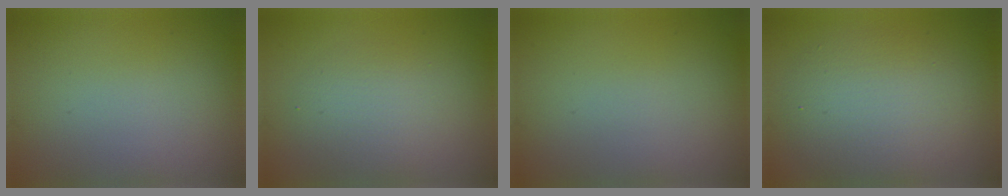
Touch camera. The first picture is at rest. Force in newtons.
{"total": 2.9, "press": 2.9, "slide": 0.2}
{"total": 0.0}
{"total": 5.7, "press": 5.7, "slide": 0.3}